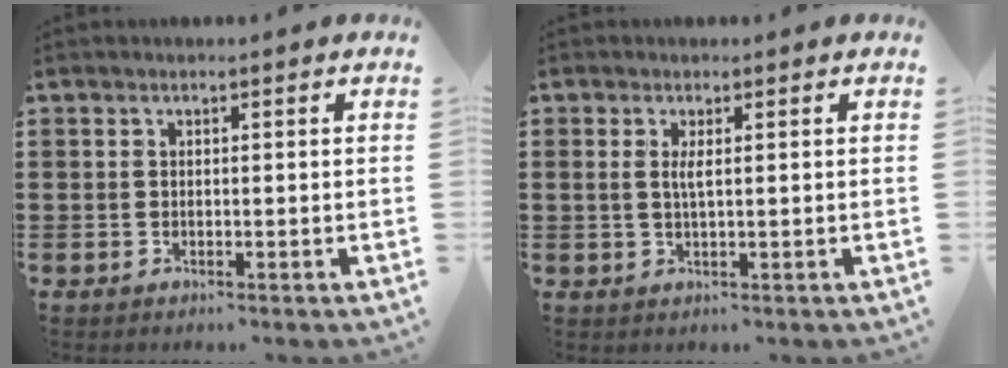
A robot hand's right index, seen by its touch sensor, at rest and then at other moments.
{"total": 1.8, "force": [0.4, 0.2, 1.8], "torque": [-0.037, 0.000, 0.005]}